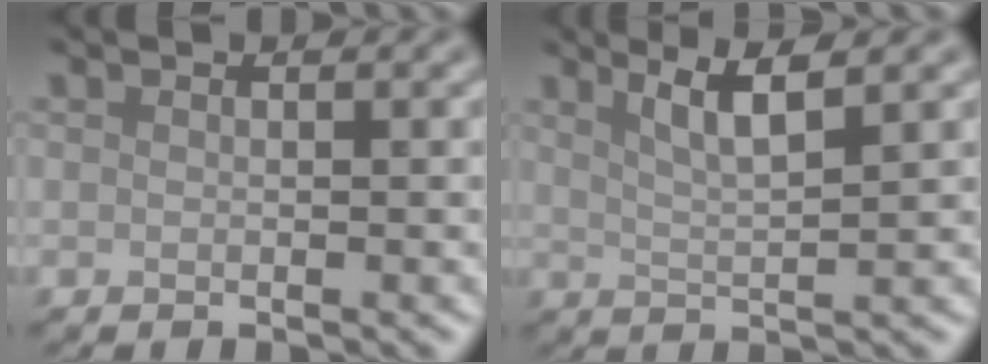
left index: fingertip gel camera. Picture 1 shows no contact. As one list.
[{"total": 3.3, "force": [1.8, 0.4, 2.8], "torque": [-0.050, 0.000, 0.037]}]